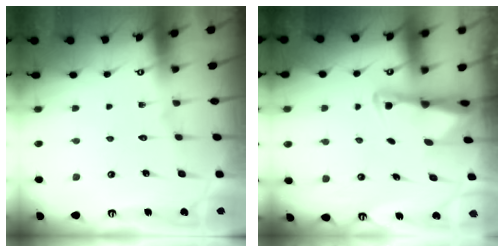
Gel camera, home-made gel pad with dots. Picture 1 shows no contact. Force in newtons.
{"total": 2.2, "press": 2.1, "slide": 0.4}